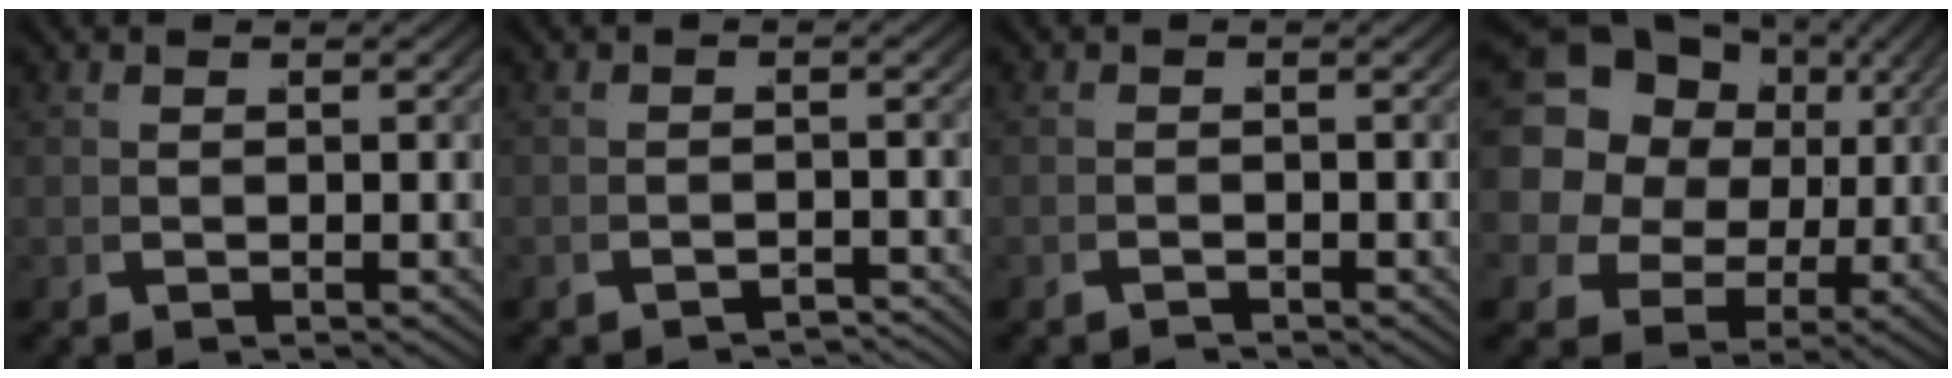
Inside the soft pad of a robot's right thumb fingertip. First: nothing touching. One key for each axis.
{"total": 2.8, "fx": -2.7, "fy": -0.1, "fz": -0.2, "tx": 0.016, "ty": -0.001, "tz": -0.049}
{"total": 1.1, "fx": -1.0, "fy": -0.2, "fz": -0.5, "tx": 0.015, "ty": 0.002, "tz": -0.023}
{"total": 14.7, "fx": 2.5, "fy": 11.7, "fz": 8.5, "tx": -0.181, "ty": -0.026, "tz": 0.034}